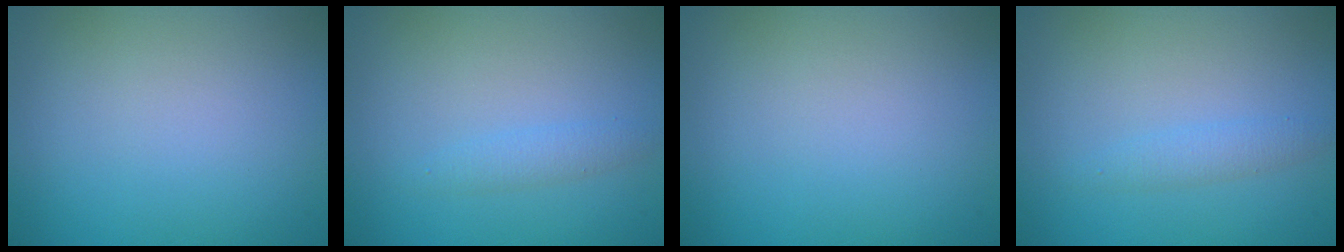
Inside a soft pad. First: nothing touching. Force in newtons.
{"total": 1.3, "press": 1.3, "slide": 0.1}
{"total": 0.0}
{"total": 1.4, "press": 1.4, "slide": 0.0}